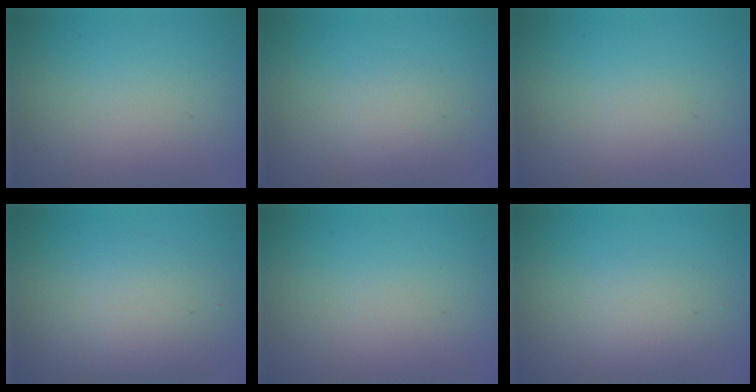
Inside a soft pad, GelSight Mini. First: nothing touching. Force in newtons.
{"total": 1.3, "press": 1.3, "slide": 0.1}
{"total": 0.0}
{"total": 3.6, "press": 3.6, "slide": 0.2}
{"total": 0.0}
{"total": 1.9, "press": 1.9, "slide": 0.2}